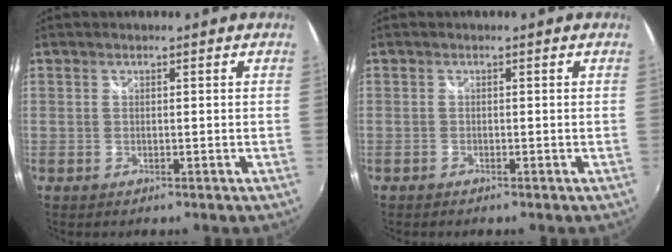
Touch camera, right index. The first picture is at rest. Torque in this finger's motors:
{"motor_torque": [-0.14, -0.14, -0.02, 0.00]}